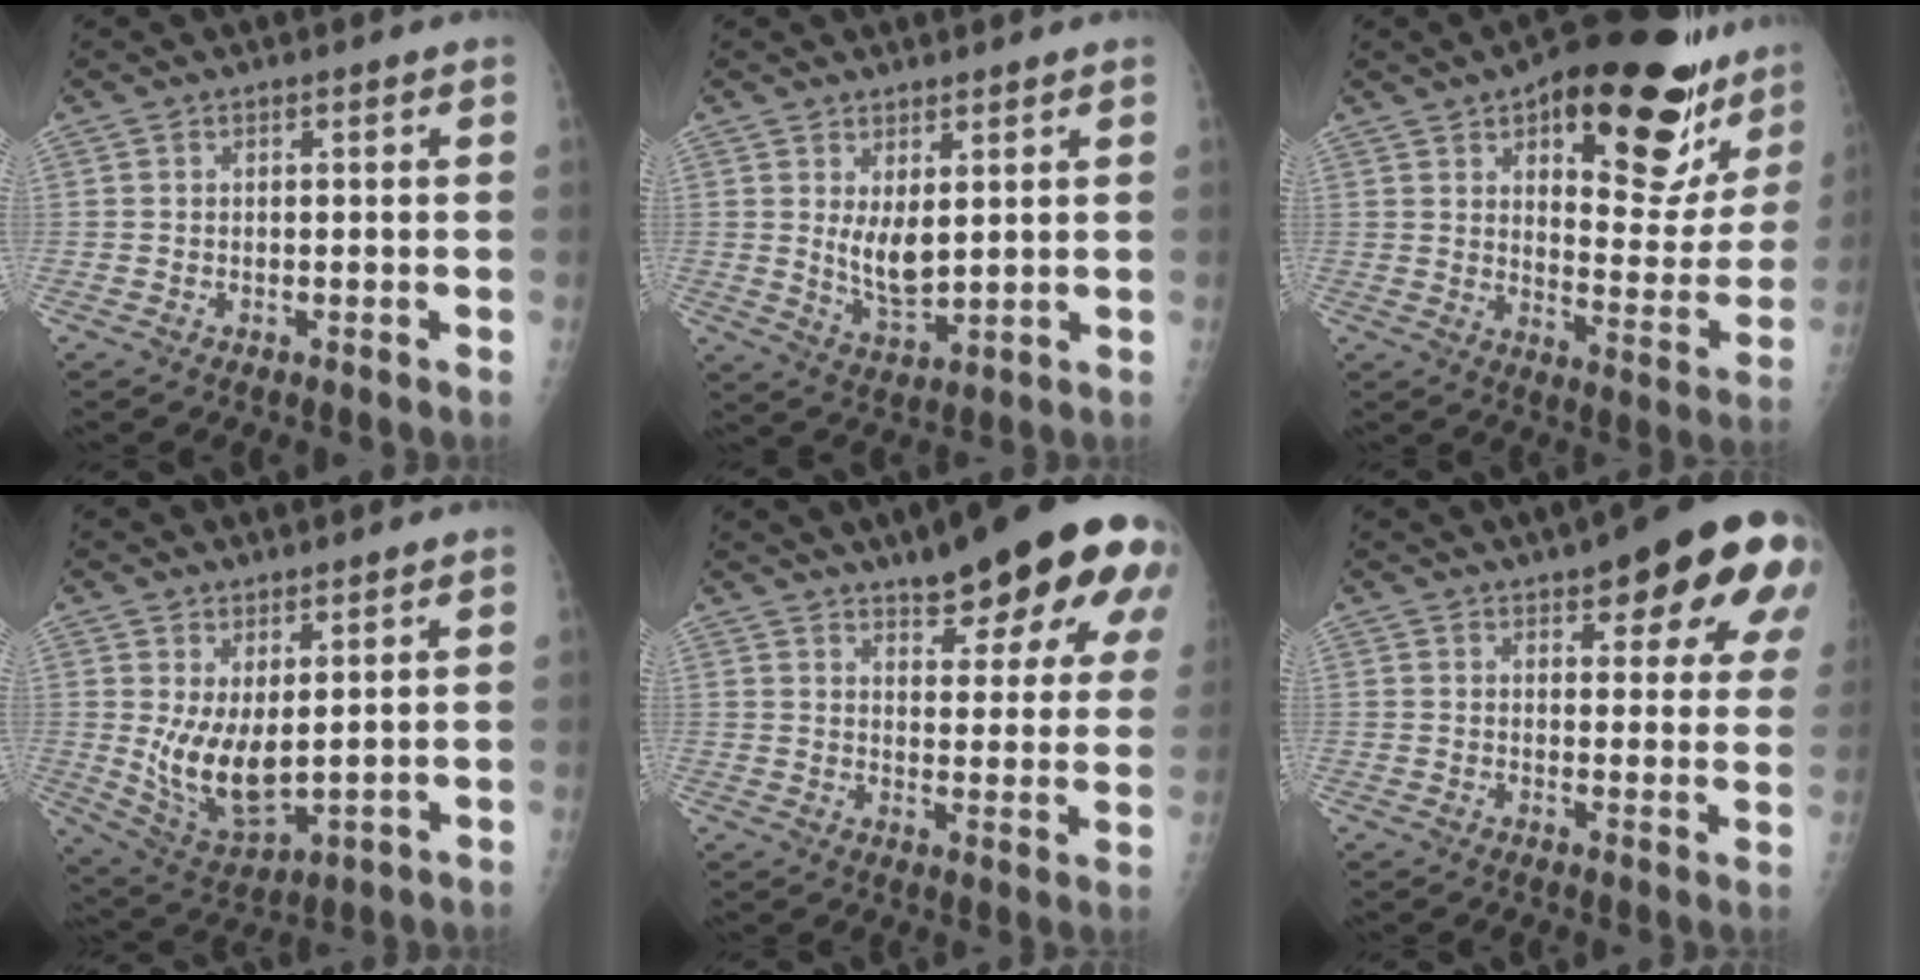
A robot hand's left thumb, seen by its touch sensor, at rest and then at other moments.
{"total": 6.3, "force": [1.8, 2.8, 5.3], "torque": [-0.085, -0.029, 0.047]}
{"total": 26.4, "force": [15.9, 10.1, 18.4], "torque": [-0.196, -0.058, 0.223]}
{"total": 10.0, "force": [1.9, 4.6, 8.7], "torque": [-0.149, -0.034, 0.057]}
{"total": 22.5, "force": [13.8, 6.4, 16.5], "torque": [-0.196, -0.035, 0.182]}
{"total": 19.9, "force": [10.3, 6.6, 15.8], "torque": [-0.178, -0.019, 0.124]}